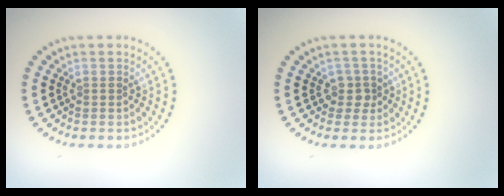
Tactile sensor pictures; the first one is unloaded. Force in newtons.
{"total": 1.6, "press": 1.3, "slide": 1.0}